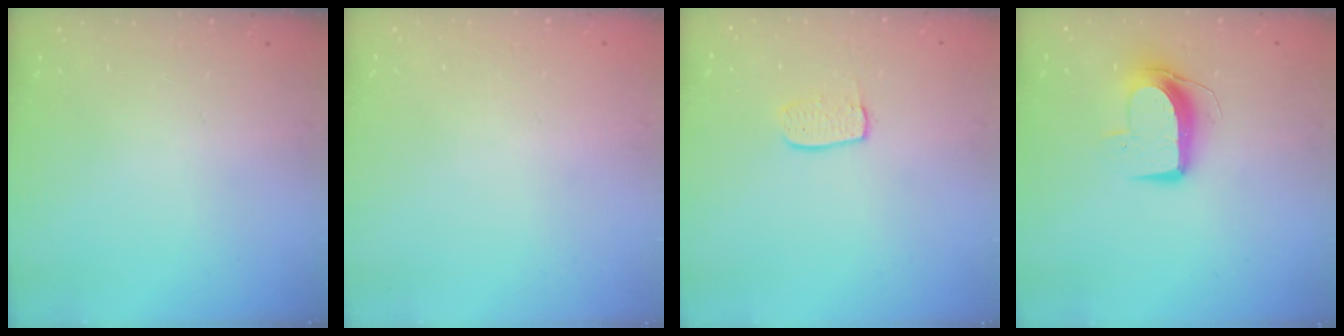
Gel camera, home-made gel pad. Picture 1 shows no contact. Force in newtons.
{"total": 0.0}
{"total": 6.6, "press": 6.5, "slide": 0.4}
{"total": 9.6, "press": 9.6, "slide": 0.7}